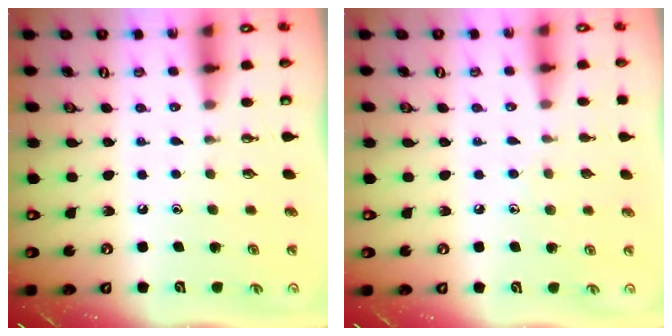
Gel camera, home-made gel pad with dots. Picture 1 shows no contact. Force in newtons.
{"total": 5.8, "press": 5.8, "slide": 0.5}